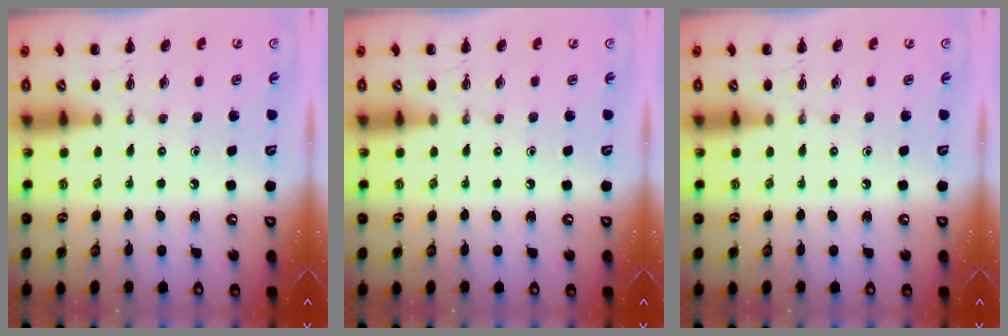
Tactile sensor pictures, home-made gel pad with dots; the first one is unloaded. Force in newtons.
{"total": 0.0}
{"total": 0.0}